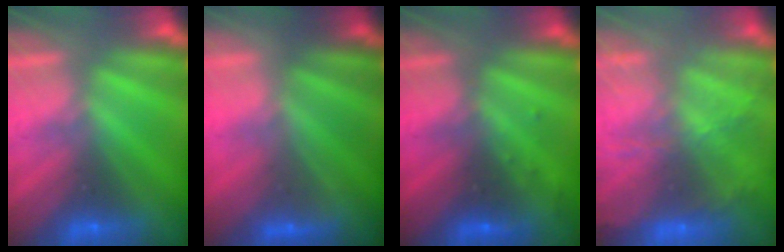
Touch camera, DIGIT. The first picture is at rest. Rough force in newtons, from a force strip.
{"total": 1.9}
{"total": 2.8}
{"total": 9.1}